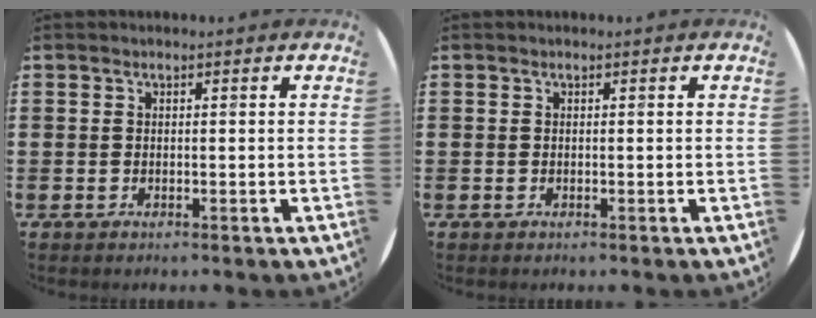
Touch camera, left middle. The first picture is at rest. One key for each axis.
{"total": 0.0}